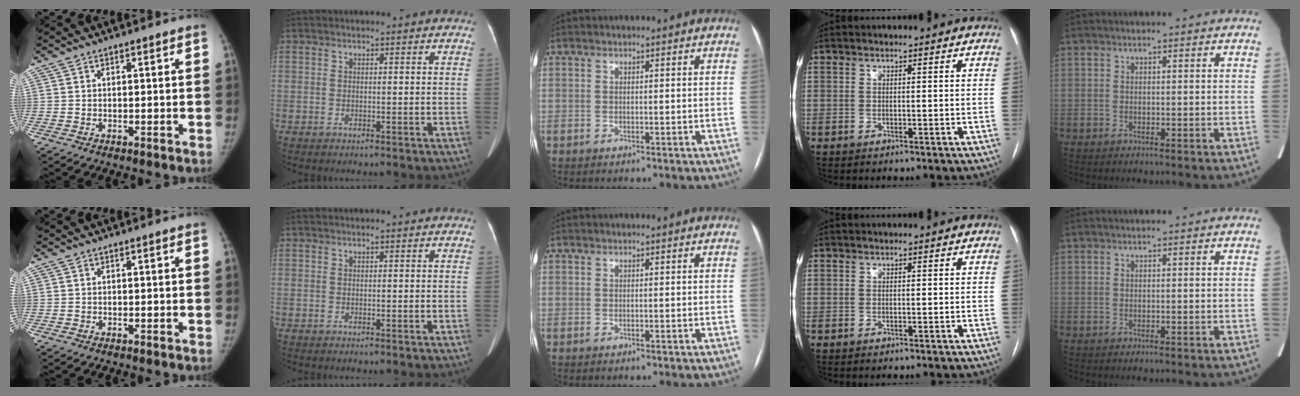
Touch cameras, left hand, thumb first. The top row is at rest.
{}